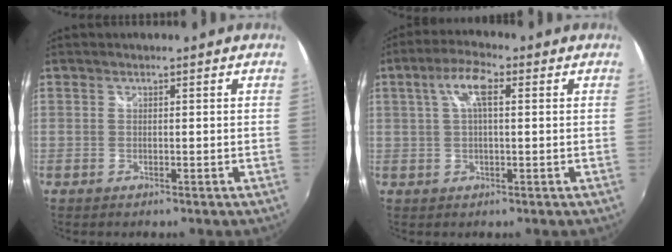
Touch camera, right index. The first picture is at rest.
{"total": 6.1, "force": [1.7, 1.9, 5.5], "torque": [-0.105, 0.015, 0.031]}